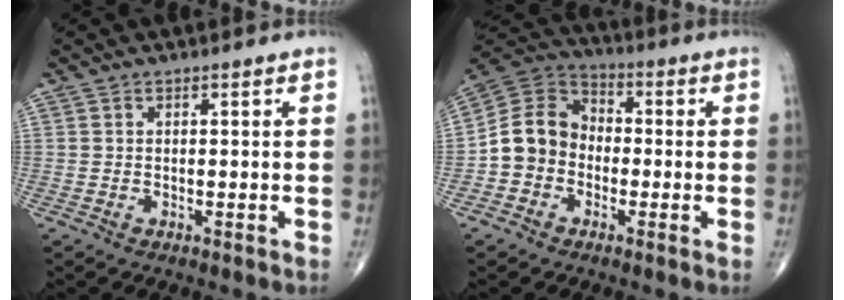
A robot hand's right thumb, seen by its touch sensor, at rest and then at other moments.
{"total": 10.4, "force": [-2.1, 8.8, 5.2], "torque": [-0.079, 0.039, -0.054]}